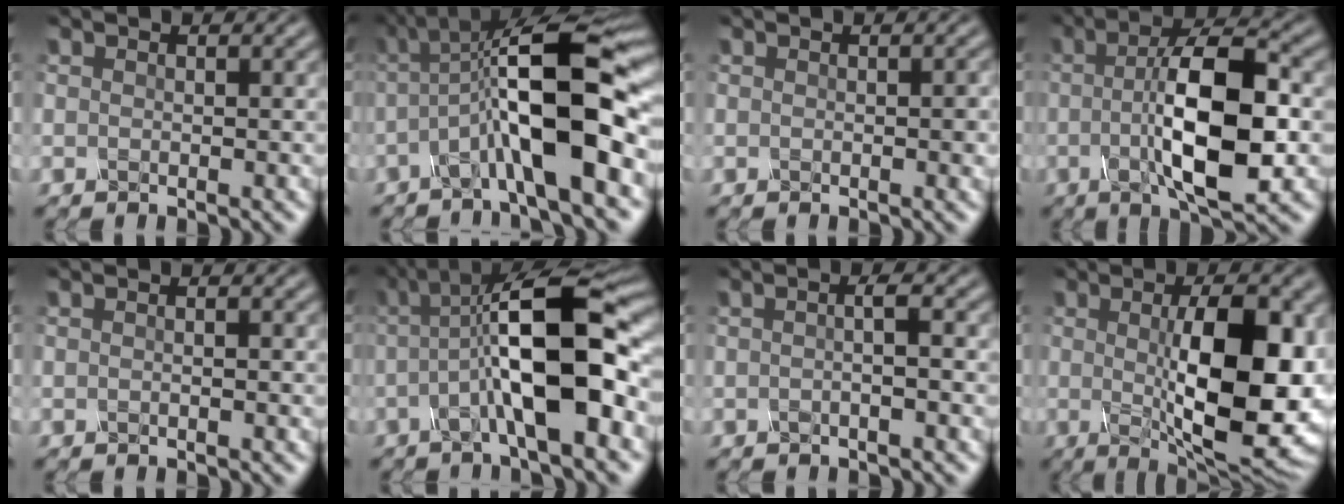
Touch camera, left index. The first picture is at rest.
{"total": 10.8, "force": [-2.5, 2.2, 10.3], "torque": [-0.163, 0.027, -0.051]}
{"total": 0.9, "force": [-0.2, 0.4, 0.8], "torque": [-0.011, 0.001, -0.002]}
{"total": 10.3, "force": [-1.0, 3.2, 9.8], "torque": [-0.158, 0.009, -0.021]}
{"total": 0.5, "force": [0.0, 0.1, 0.5], "torque": [-0.005, -0.002, -0.002]}
{"total": 10.8, "force": [-1.2, 2.8, 10.3], "torque": [-0.169, 0.022, -0.027]}
{"total": 1.9, "force": [0.0, 0.5, 1.9], "torque": [-0.022, 0.000, -0.007]}
{"total": 12.5, "force": [0.0, 4.2, 11.8], "torque": [-0.162, -0.005, 0.001]}